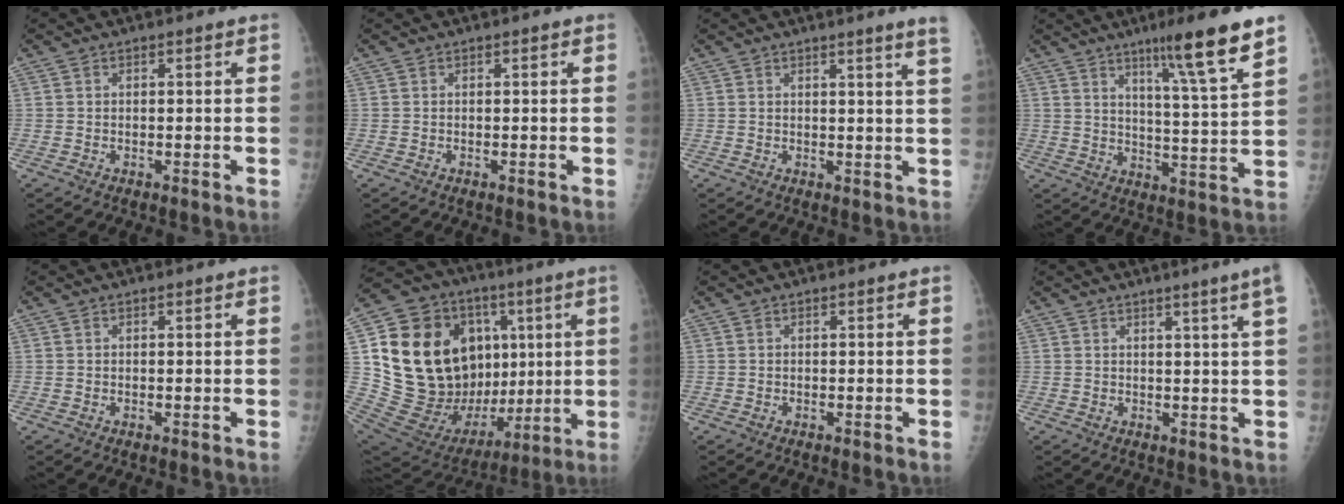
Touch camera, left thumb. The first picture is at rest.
{"total": 0.0}
{"total": 4.8, "force": [3.5, -0.9, 3.1], "torque": [-0.041, -0.020, 0.034]}
{"total": 13.9, "force": [8.7, 0.4, 10.8], "torque": [-0.162, -0.050, 0.134]}
{"total": 0.0}
{"total": 32.1, "force": [4.7, 20.0, 24.7], "torque": [-0.406, 0.011, 0.094]}
{"total": 0.0}
{"total": 5.4, "force": [3.2, -1.0, 4.2], "torque": [-0.059, -0.014, 0.040]}